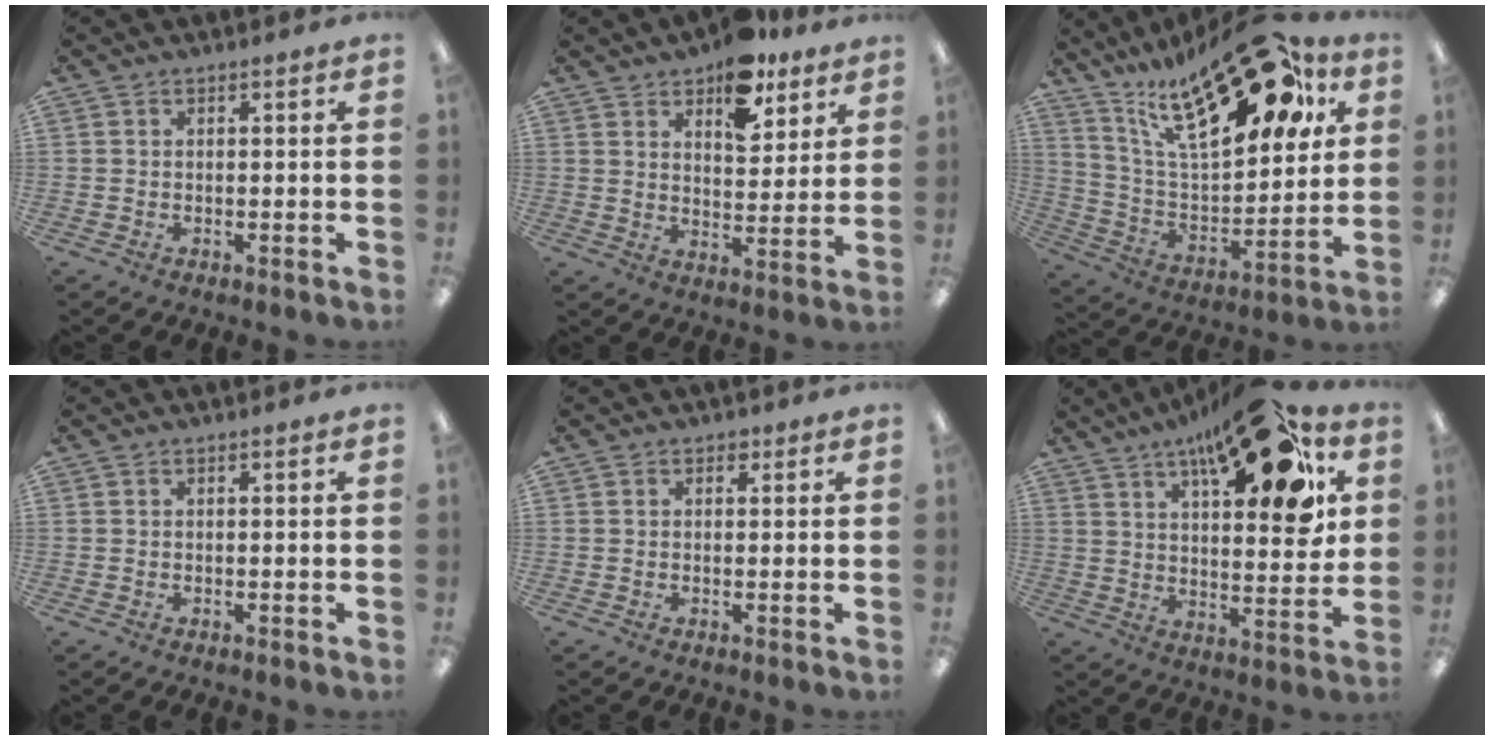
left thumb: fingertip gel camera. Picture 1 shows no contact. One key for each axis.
{"total": 12.3, "fx": 8.4, "fy": 6.2, "fz": 6.4, "tx": -0.069, "ty": -0.046, "tz": 0.142}
{"total": 28.9, "fx": 16.6, "fy": 11.8, "fz": 20.5, "tx": -0.335, "ty": -0.081, "tz": 0.275}
{"total": 0.0}
{"total": 1.2, "fx": 0.4, "fy": 1.0, "fz": 0.5, "tx": 0.006, "ty": -0.004, "tz": 0.003}
{"total": 21.5, "fx": 12.5, "fy": 7.7, "fz": 15.7, "tx": -0.223, "ty": -0.067, "tz": 0.193}